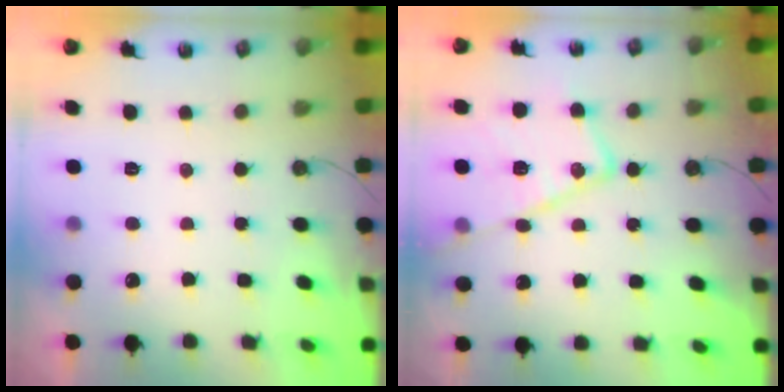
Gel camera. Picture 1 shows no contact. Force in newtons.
{"total": 19.8, "press": 19.7, "slide": 1.8}